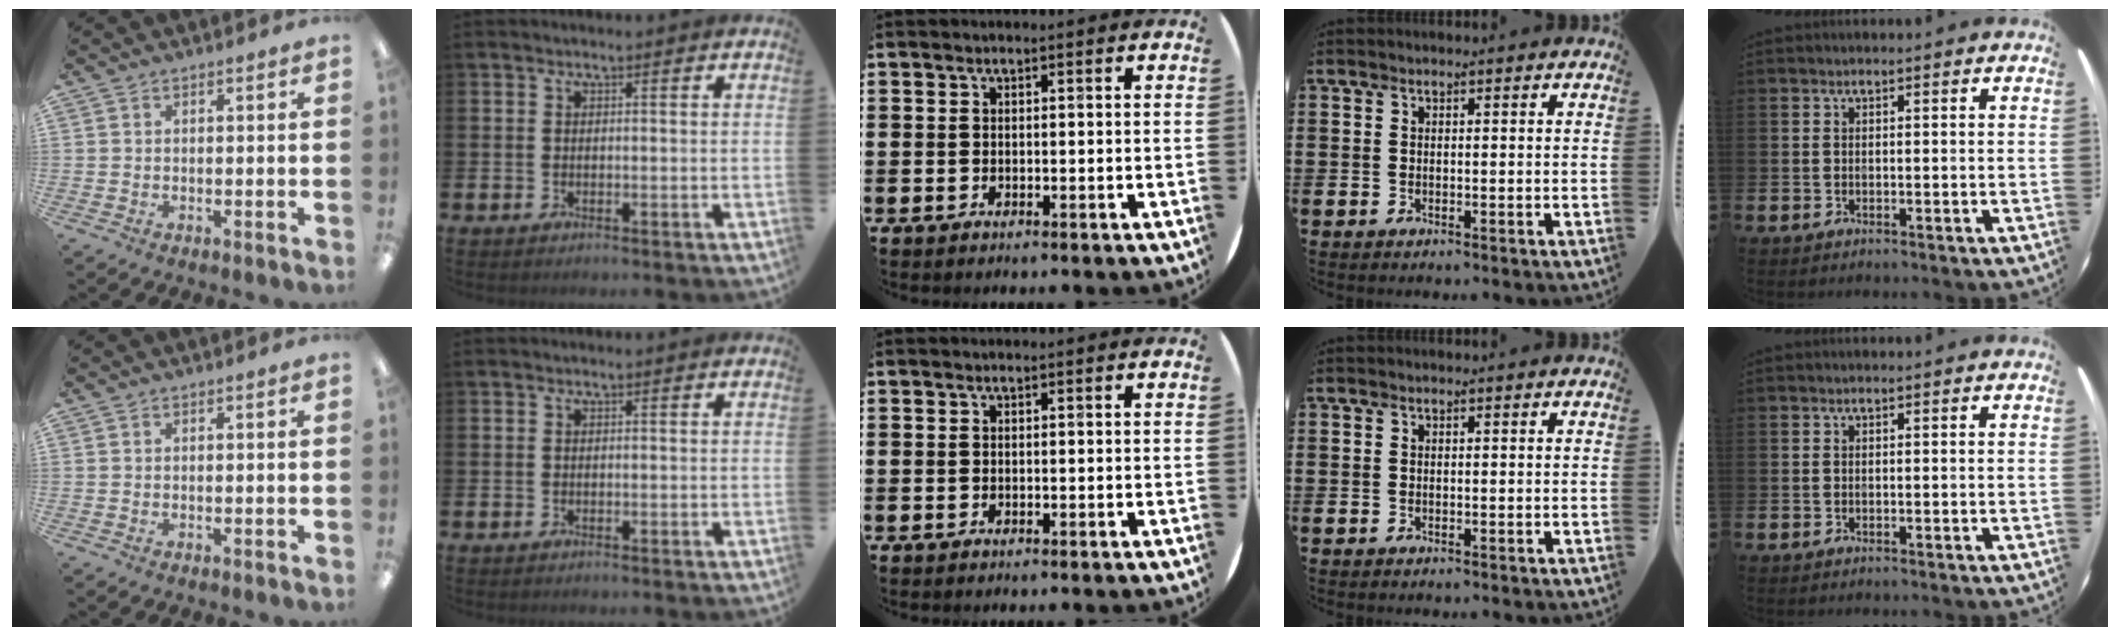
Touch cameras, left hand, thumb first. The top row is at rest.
{}